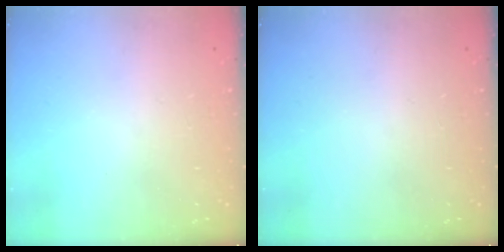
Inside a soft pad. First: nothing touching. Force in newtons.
{"total": 0.0}